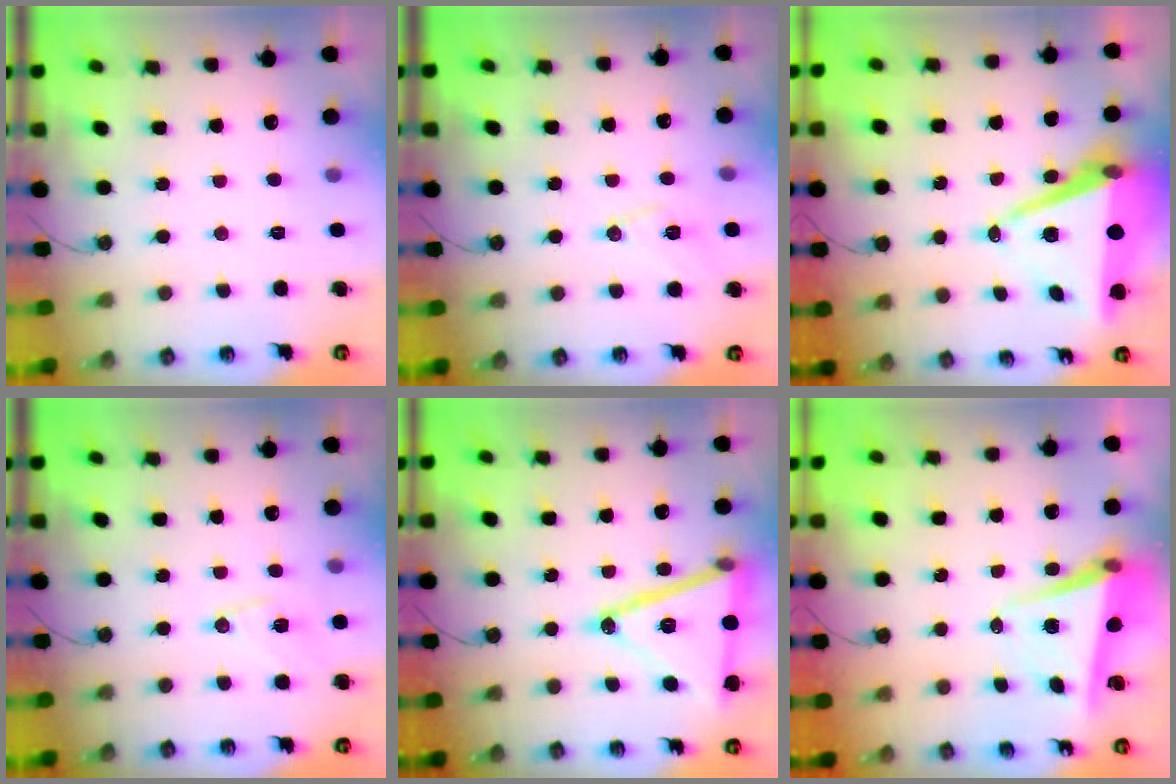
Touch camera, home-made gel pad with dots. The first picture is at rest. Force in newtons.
{"total": 9.5, "press": 8.8, "slide": 3.6}
{"total": 11.6, "press": 10.9, "slide": 4.0}
{"total": 9.9, "press": 9.9, "slide": 1.0}
{"total": 21.4, "press": 21.1, "slide": 3.5}
{"total": 5.8, "press": 5.7, "slide": 1.0}